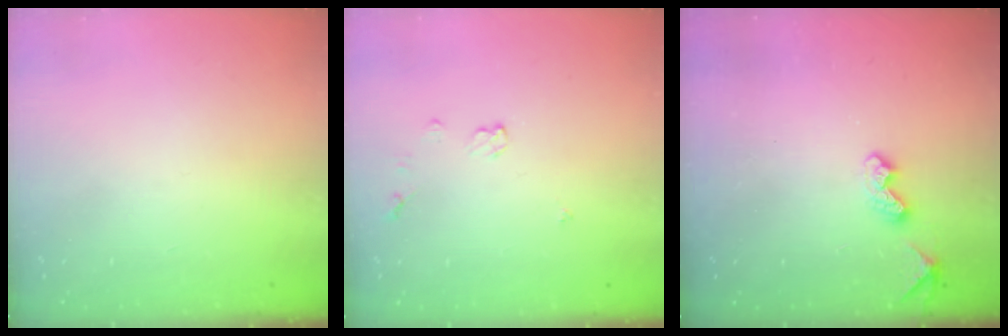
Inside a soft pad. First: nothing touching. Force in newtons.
{"total": 3.7, "press": 3.7, "slide": 0.4}
{"total": 4.9, "press": 4.8, "slide": 0.7}